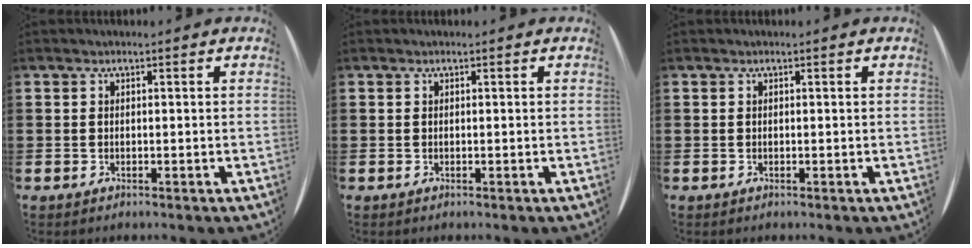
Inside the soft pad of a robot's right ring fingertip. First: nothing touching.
{"total": 0.0}
{"total": 0.0}